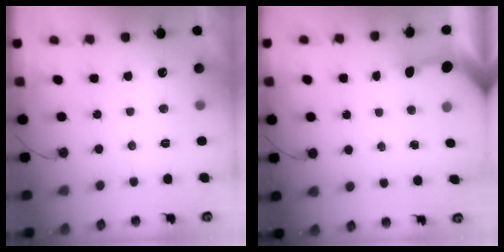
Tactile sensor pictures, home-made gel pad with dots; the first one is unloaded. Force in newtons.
{"total": 3.4, "press": 3.4, "slide": 0.3}